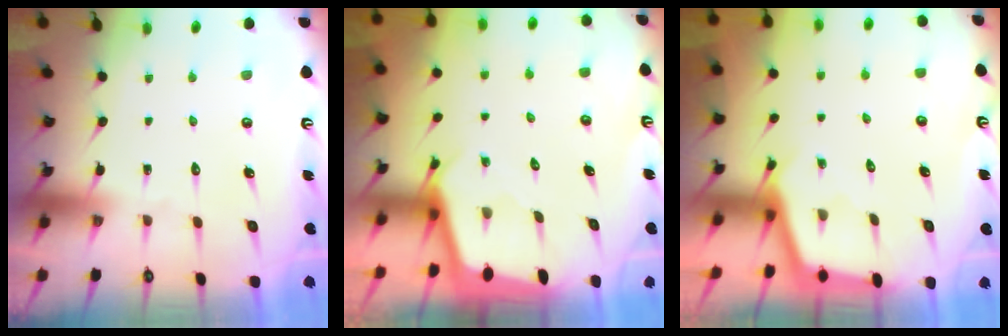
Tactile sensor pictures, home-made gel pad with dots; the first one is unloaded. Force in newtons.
{"total": 2.4, "press": 2.4, "slide": 0.1}
{"total": 2.4, "press": 2.4, "slide": 0.2}